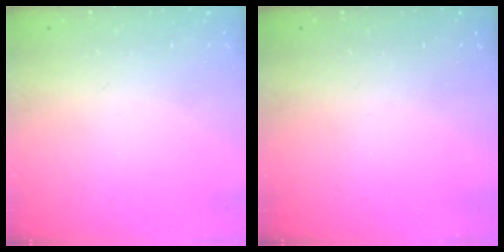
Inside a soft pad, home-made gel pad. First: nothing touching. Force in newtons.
{"total": 0.0}